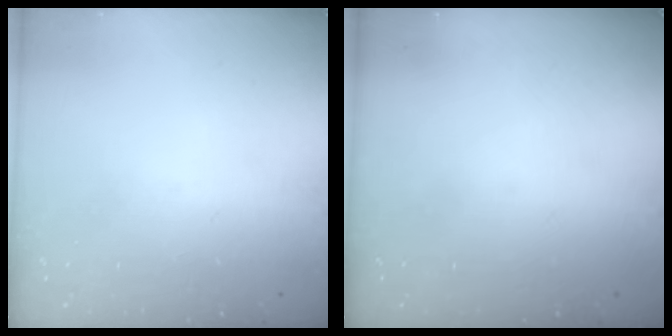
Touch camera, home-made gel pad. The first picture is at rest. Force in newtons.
{"total": 0.0}